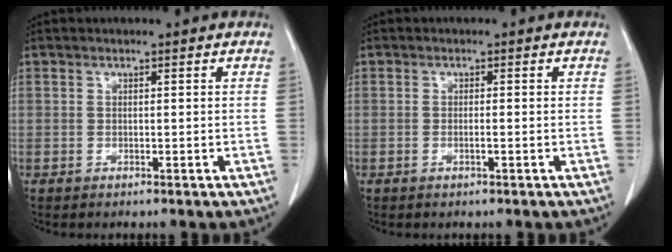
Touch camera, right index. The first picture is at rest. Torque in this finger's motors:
{"motor_torque": [-0.19, 0.10, -0.04, -0.01]}